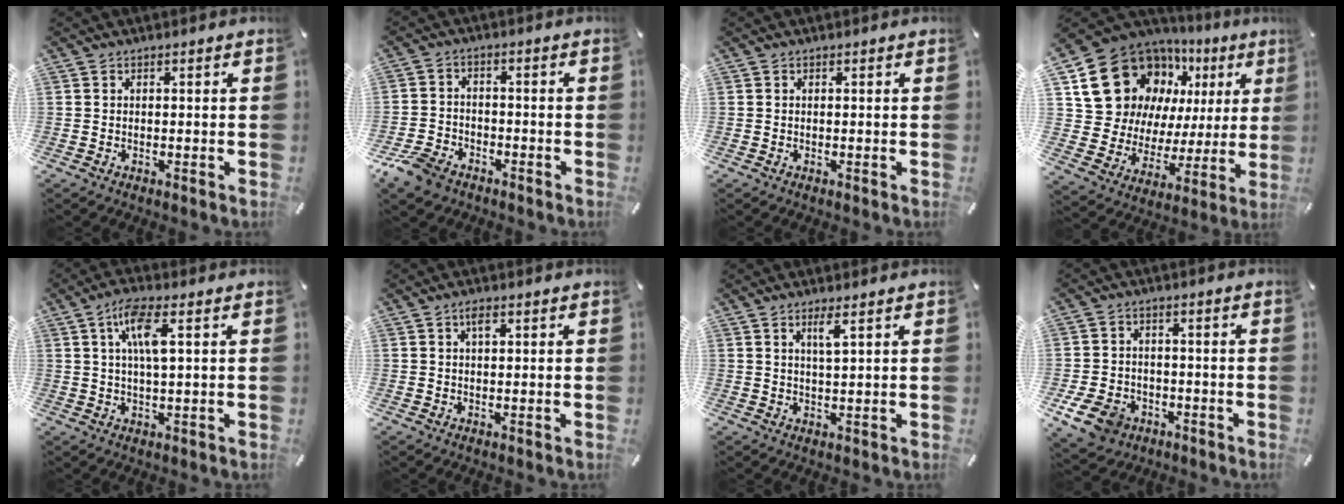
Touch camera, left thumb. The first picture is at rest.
{"total": 7.1, "force": [-5.0, 4.4, 2.5], "torque": [-0.062, 0.025, -0.098]}
{"total": 0.0}
{"total": 19.8, "force": [10.1, 14.6, 8.6], "torque": [-0.129, -0.060, 0.196]}
{"total": 7.6, "force": [2.3, 2.0, 6.9], "torque": [-0.133, 0.002, 0.036]}
{"total": 2.0, "force": [0.8, 0.9, 1.6], "torque": [-0.034, 0.004, 0.013]}
{"total": 3.3, "force": [1.9, 0.2, 2.7], "torque": [-0.057, 0.000, 0.030]}
{"total": 8.4, "force": [-4.1, 6.4, 3.6], "torque": [-0.085, 0.022, -0.077]}